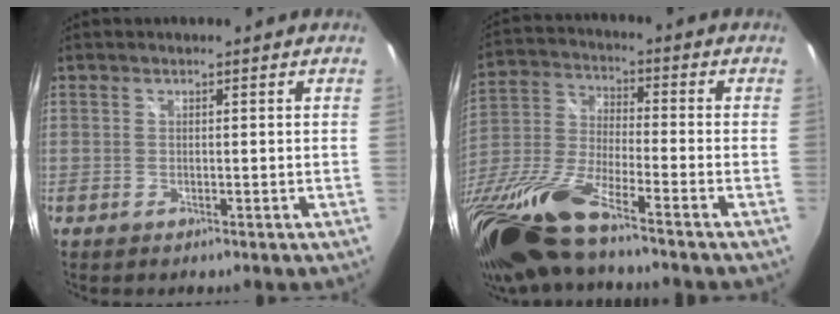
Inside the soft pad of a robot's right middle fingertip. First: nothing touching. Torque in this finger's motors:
{"motor_torque": [1.07, -1.06, 0.37, 0.21]}